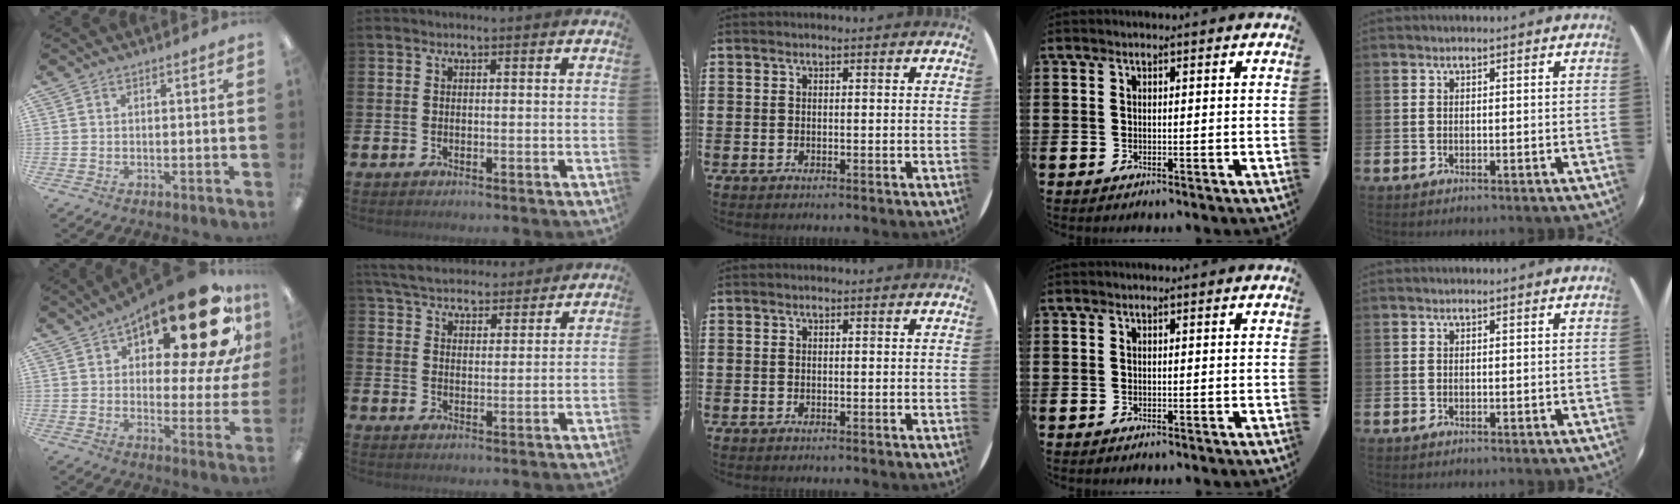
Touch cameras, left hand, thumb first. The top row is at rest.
{"thumb": {"total": 26.1, "force": [15.9, 8.7, 18.8], "torque": [-0.261, -0.106, 0.252]}, "index": {"total": 5.7, "force": [5.4, 1.3, 0.8], "torque": [-0.037, -0.027, 0.098]}}